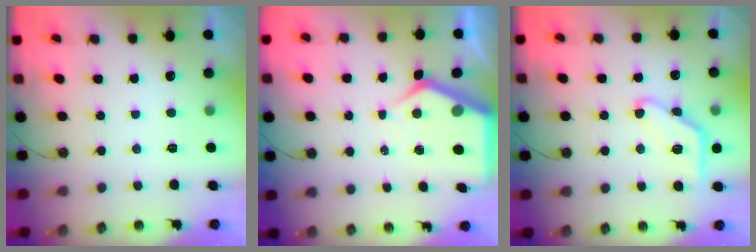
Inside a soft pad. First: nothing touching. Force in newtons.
{"total": 7.1, "press": 7.1, "slide": 0.7}
{"total": 12.2, "press": 12.2, "slide": 0.7}